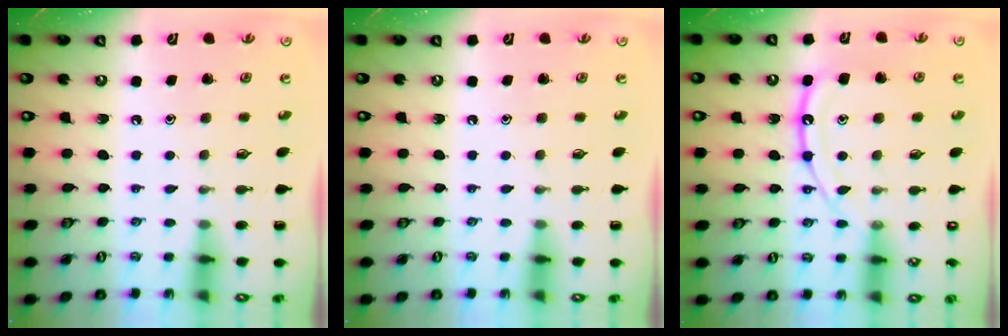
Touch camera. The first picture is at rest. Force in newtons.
{"total": 0.0}
{"total": 12.8, "press": 12.7, "slide": 1.3}